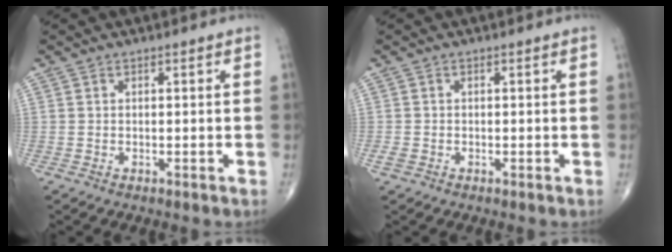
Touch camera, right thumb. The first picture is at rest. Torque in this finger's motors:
{"motor_torque": [0.20, 0.09, -0.03, -0.14, 0.03]}